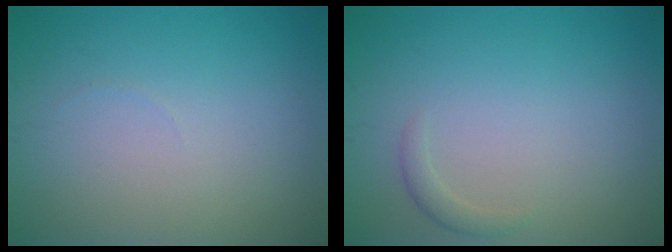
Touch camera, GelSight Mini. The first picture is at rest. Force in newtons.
{"total": 1.0, "press": 1.0, "slide": 0.0}